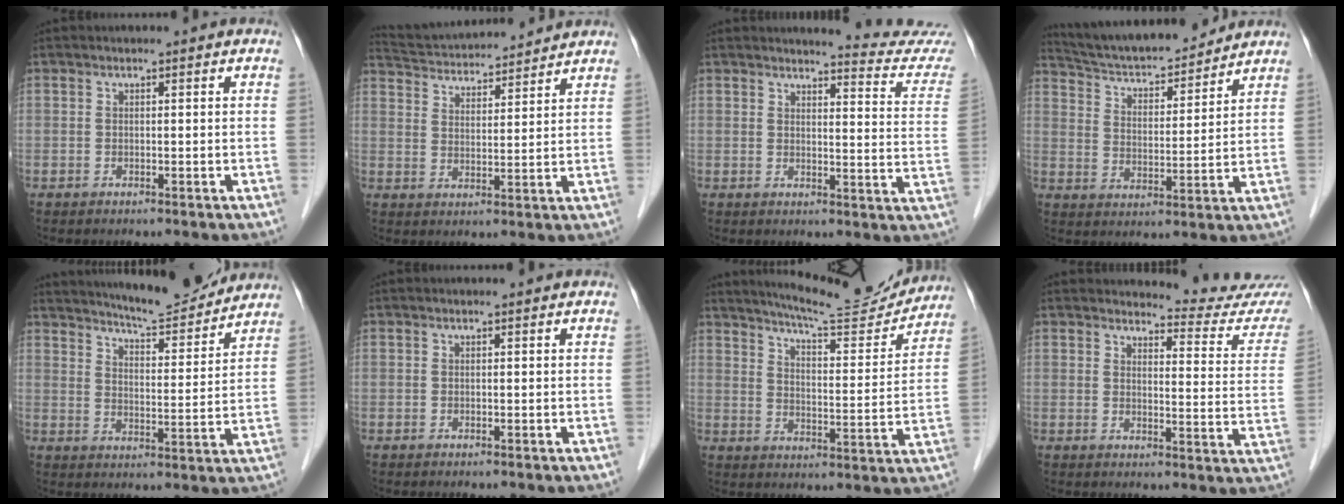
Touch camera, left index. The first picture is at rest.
{"total": 13.7, "force": [13.0, 1.5, 3.9], "torque": [-0.077, 0.029, 0.209]}
{"total": 11.5, "force": [11.5, -0.8, 1.0], "torque": [-0.005, -0.094, 0.111]}
{"total": 15.4, "force": [14.3, 2.3, 5.1], "torque": [-0.087, 0.013, 0.233]}
{"total": 12.9, "force": [12.2, 0.9, 4.2], "torque": [-0.068, -0.004, 0.176]}
{"total": 0.0}
{"total": 15.1, "force": [14.4, 0.9, 4.4], "torque": [-0.071, -0.023, 0.198]}
{"total": 12.2, "force": [12.1, -0.2, 0.9], "torque": [0.000, -0.096, 0.121]}